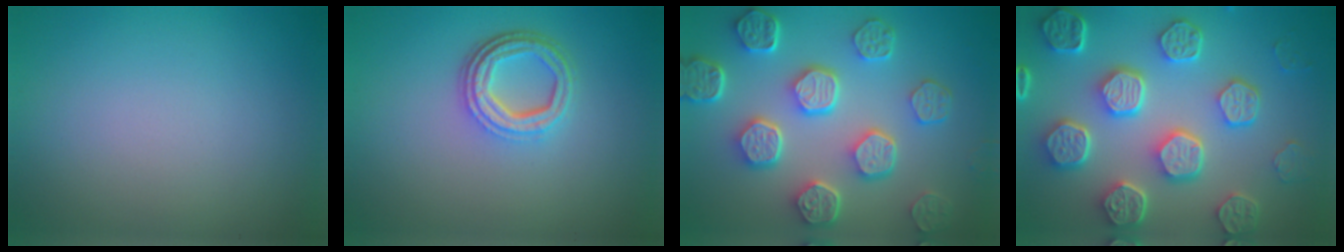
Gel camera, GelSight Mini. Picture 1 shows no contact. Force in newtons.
{"total": 4.2, "press": 3.2, "slide": 2.7}
{"total": 7.7, "press": 5.8, "slide": 5.1}
{"total": 8.6, "press": 6.6, "slide": 5.5}